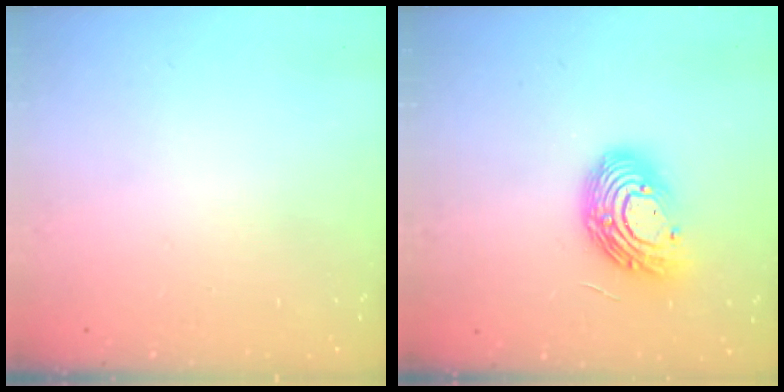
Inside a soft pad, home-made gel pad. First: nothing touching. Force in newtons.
{"total": 13.7, "press": 13.7, "slide": 0.5}